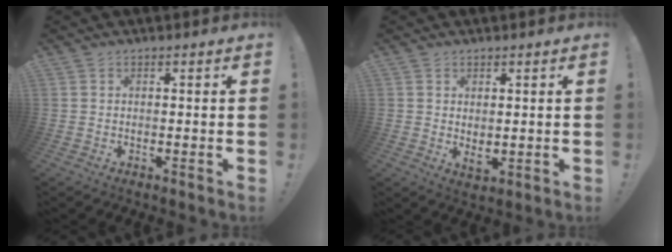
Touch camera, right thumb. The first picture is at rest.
{"total": 2.5, "force": [0.9, 1.3, 1.9], "torque": [-0.018, -0.012, 0.015]}